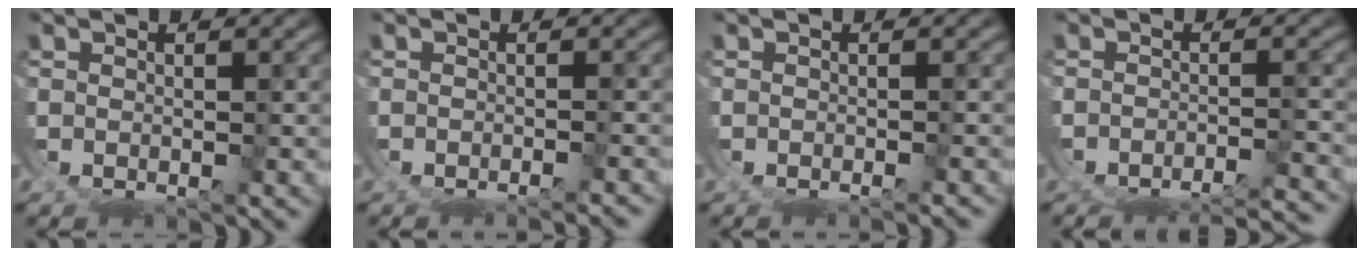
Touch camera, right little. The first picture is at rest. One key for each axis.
{"total": 2.1, "fx": -1.9, "fy": 0.5, "fz": 0.8, "tx": -0.005, "ty": 0.003, "tz": -0.031}
{"total": 1.3, "fx": -1.1, "fy": 0.2, "fz": 0.6, "tx": -0.002, "ty": 0.005, "tz": -0.020}
{"total": 6.2, "fx": -5.4, "fy": 2.2, "fz": 2.2, "tx": -0.032, "ty": -0.019, "tz": -0.071}